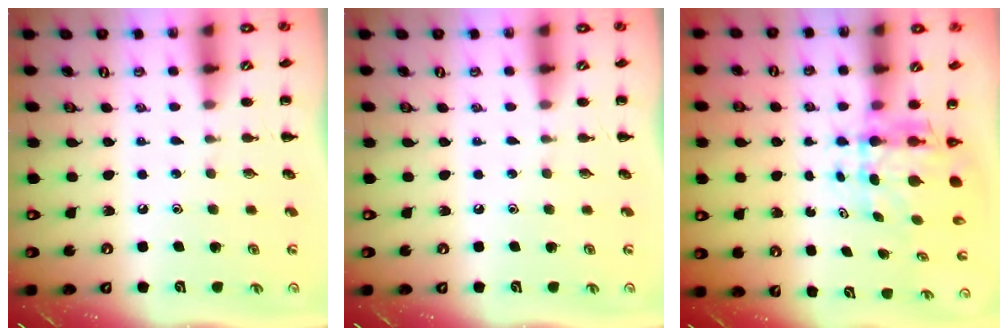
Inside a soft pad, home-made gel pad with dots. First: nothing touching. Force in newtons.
{"total": 0.0}
{"total": 5.8, "press": 5.6, "slide": 1.6}